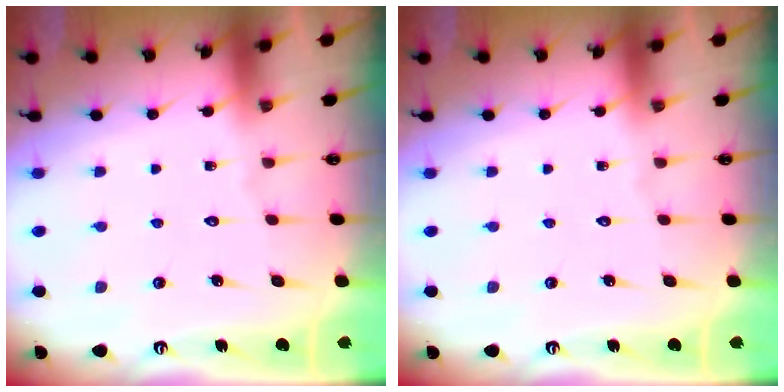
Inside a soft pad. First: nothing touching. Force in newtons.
{"total": 0.0}